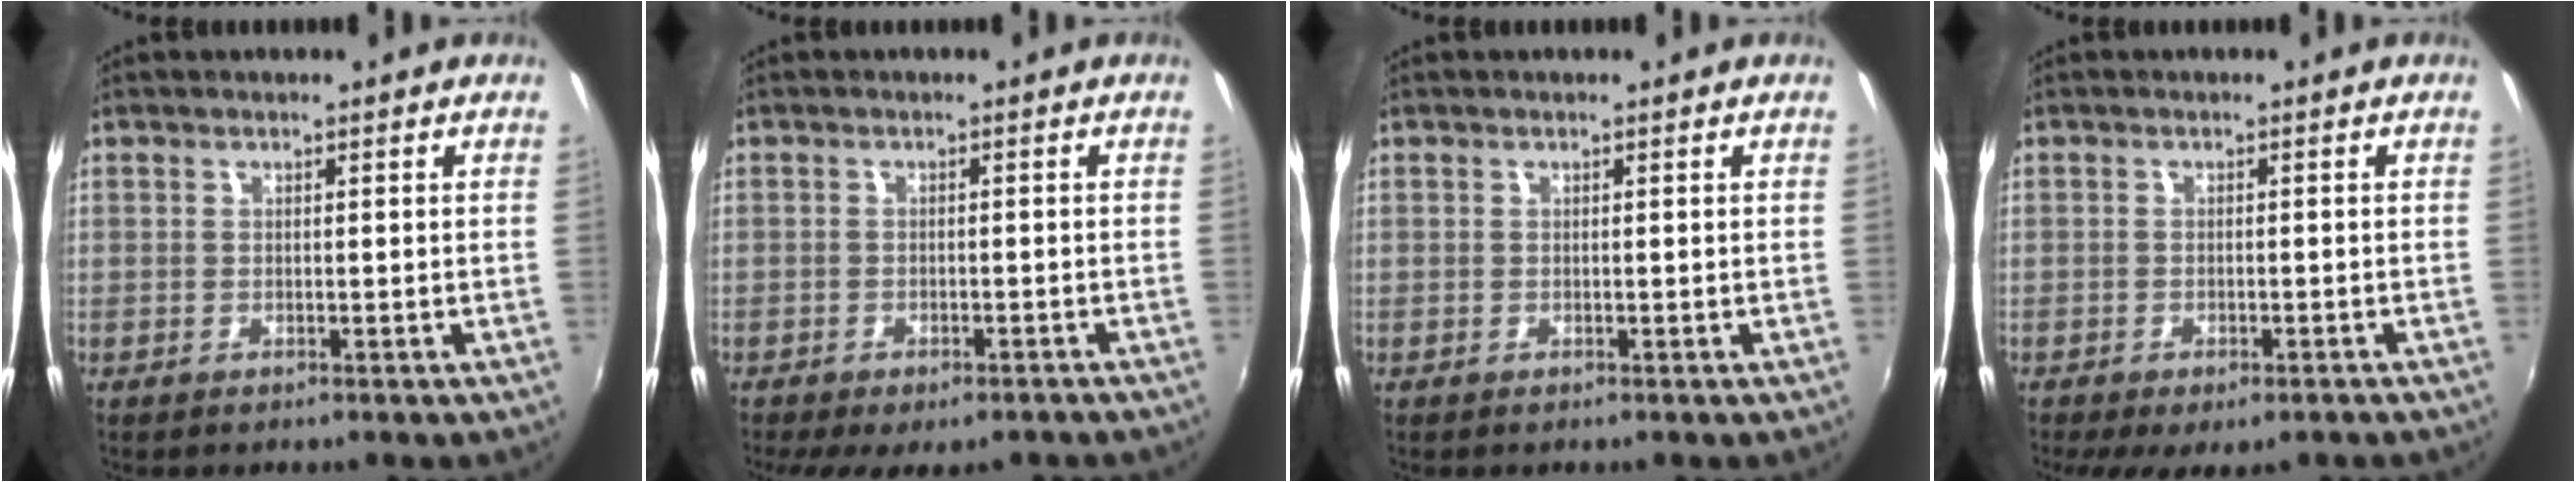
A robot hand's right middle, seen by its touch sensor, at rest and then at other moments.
{"total": 8.3, "force": [-6.3, 3.2, 4.4], "torque": [-0.100, -0.028, -0.087]}
{"total": 0.0}
{"total": 6.6, "force": [-4.6, 2.7, 3.9], "torque": [-0.090, -0.028, -0.069]}